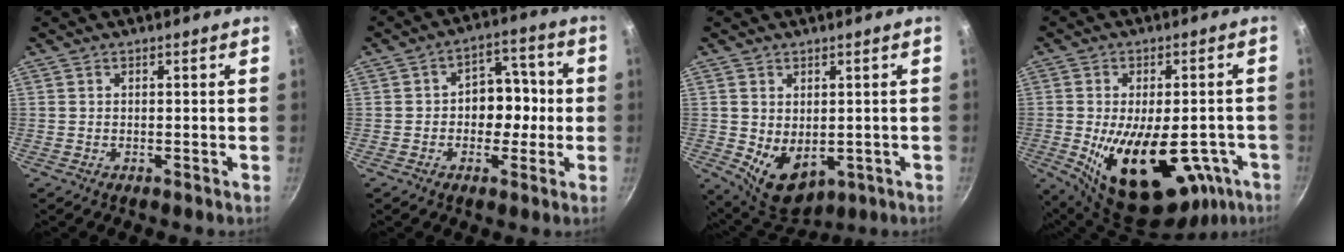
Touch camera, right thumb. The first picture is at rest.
{"total": 8.8, "force": [-0.8, 6.8, 5.6], "torque": [-0.010, 0.027, -0.019]}
{"total": 8.7, "force": [-0.6, 6.1, 6.1], "torque": [-0.078, -0.017, 0.013]}
{"total": 23.4, "force": [-7.6, 12.2, 18.5], "torque": [-0.246, -0.001, -0.090]}